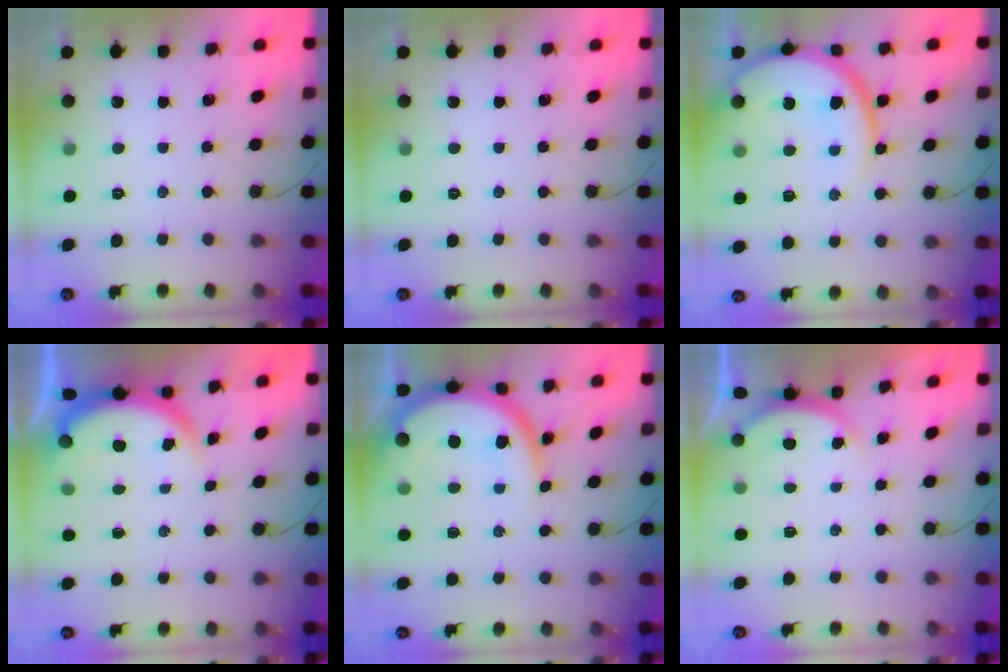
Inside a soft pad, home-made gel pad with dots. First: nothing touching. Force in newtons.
{"total": 0.0}
{"total": 13.9, "press": 13.8, "slide": 1.4}
{"total": 3.8, "press": 3.8, "slide": 0.2}
{"total": 12.5, "press": 12.5, "slide": 1.0}
{"total": 1.7, "press": 1.7, "slide": 0.4}